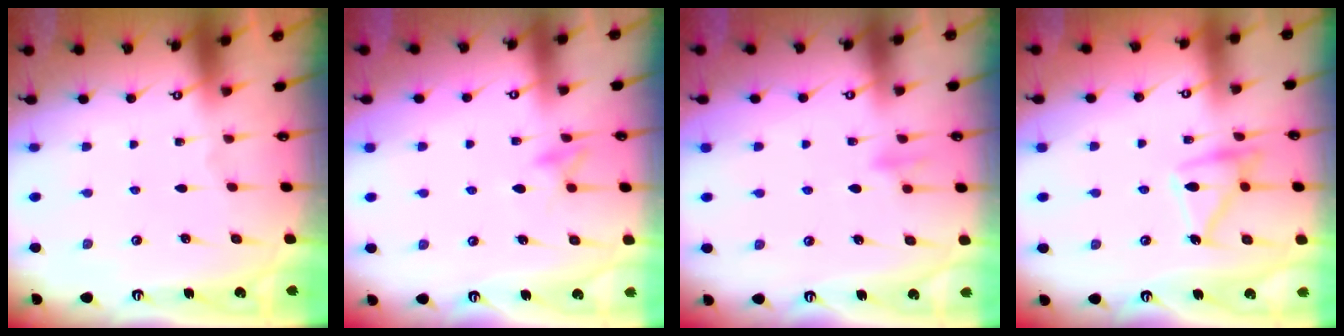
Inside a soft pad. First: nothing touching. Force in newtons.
{"total": 9.9, "press": 9.9, "slide": 0.9}
{"total": 9.0, "press": 8.9, "slide": 1.4}
{"total": 14.4, "press": 14.4, "slide": 1.0}